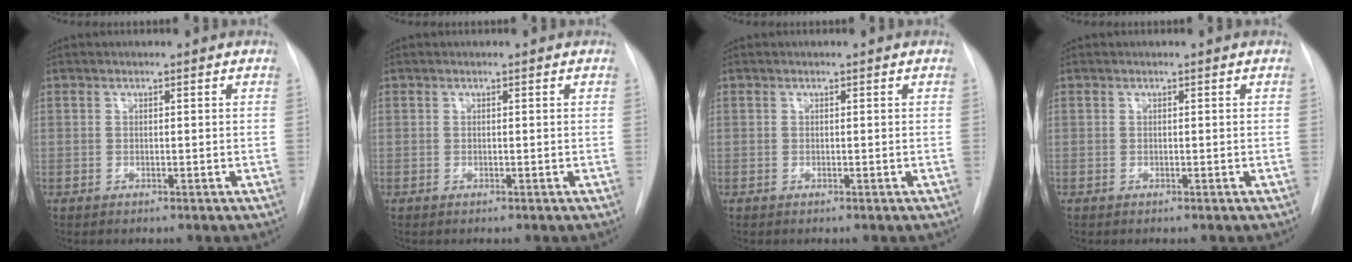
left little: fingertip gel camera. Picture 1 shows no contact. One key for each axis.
{"total": 0.0}
{"total": 0.0}
{"total": 0.0}